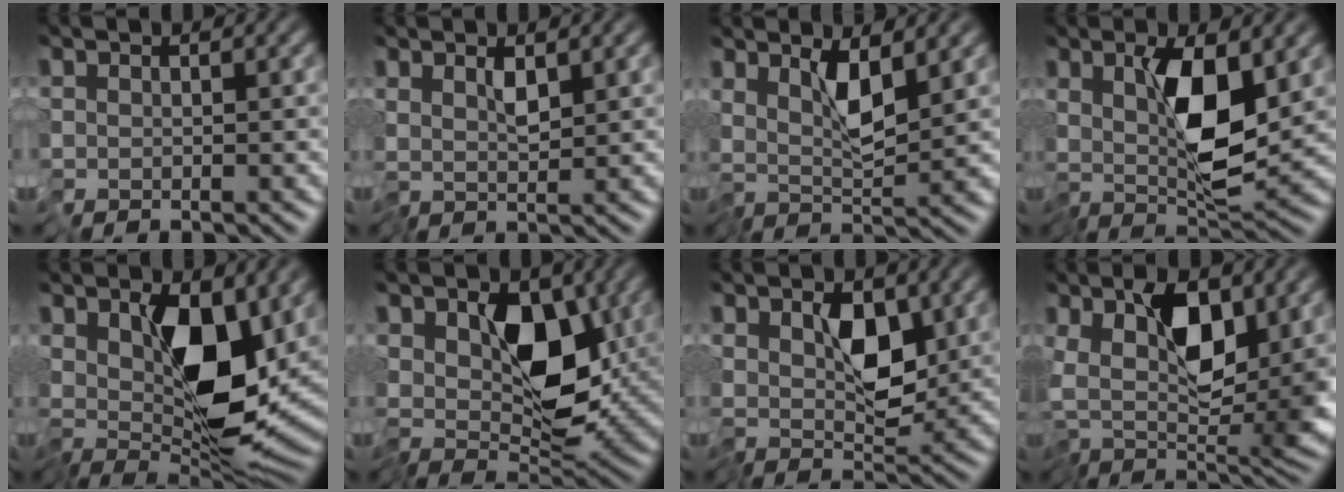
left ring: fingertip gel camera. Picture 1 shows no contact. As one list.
[{"total": 1.6, "force": [0.6, 0.1, 1.5], "torque": [-0.031, -0.005, 0.015]}, {"total": 3.4, "force": [1.3, 0.2, 3.1], "torque": [-0.054, -0.011, 0.026]}, {"total": 5.9, "force": [1.1, 1.4, 5.7], "torque": [-0.100, -0.013, 0.020]}, {"total": 8.9, "force": [1.3, 3.9, 7.9], "torque": [-0.132, -0.026, 0.022]}, {"total": 7.3, "force": [0.7, 3.8, 6.2], "torque": [-0.090, -0.015, 0.007]}, {"total": 4.2, "force": [0.7, 2.1, 3.6], "torque": [-0.056, -0.018, 0.014]}, {"total": 8.7, "force": [3.0, 3.1, 7.6], "torque": [-0.125, -0.007, 0.048]}]